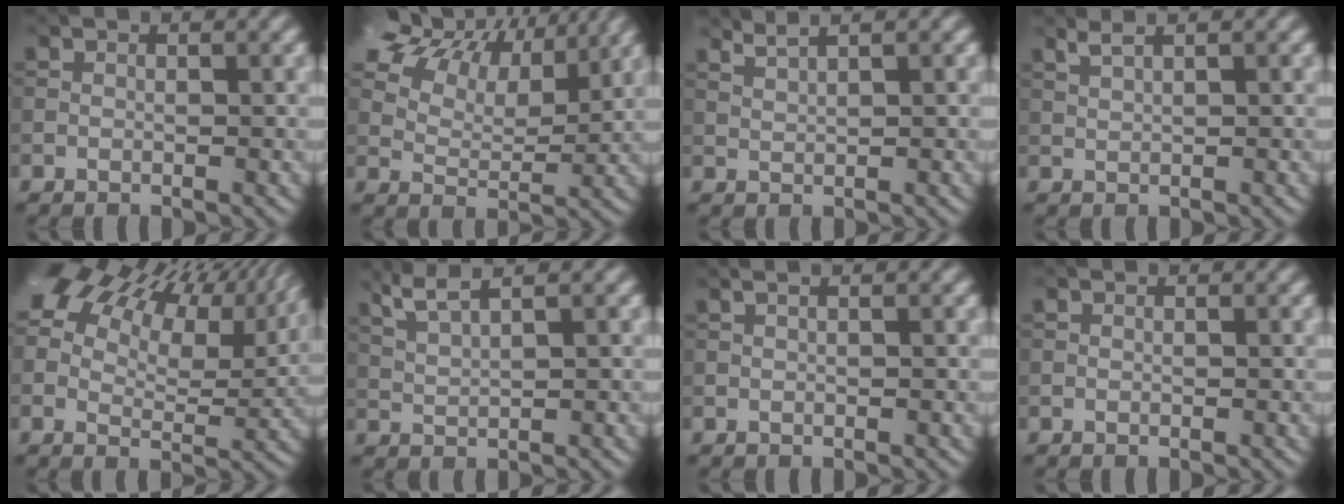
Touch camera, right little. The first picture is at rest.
{"total": 13.3, "force": [8.8, 6.6, 7.5], "torque": [-0.157, 0.032, 0.131]}
{"total": 2.3, "force": [1.9, 0.5, 1.3], "torque": [-0.018, 0.004, 0.028]}
{"total": 1.8, "force": [1.3, 0.5, 1.2], "torque": [-0.019, 0.002, 0.018]}
{"total": 16.5, "force": [9.5, 8.3, 10.6], "torque": [-0.189, 0.038, 0.145]}
{"total": 3.2, "force": [2.3, 0.5, 2.3], "torque": [-0.046, 0.008, 0.050]}
{"total": 1.2, "force": [0.7, 0.5, 0.8], "torque": [-0.010, 0.000, 0.001]}
{"total": 0.0}